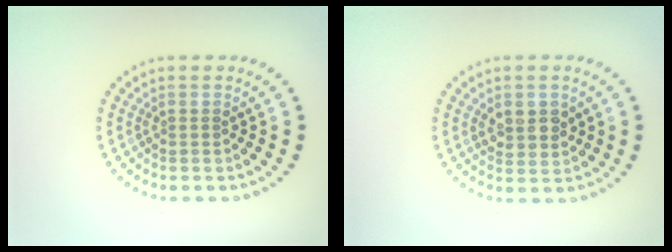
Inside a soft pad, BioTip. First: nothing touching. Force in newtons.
{"total": 2.2, "press": 2.0, "slide": 0.7}